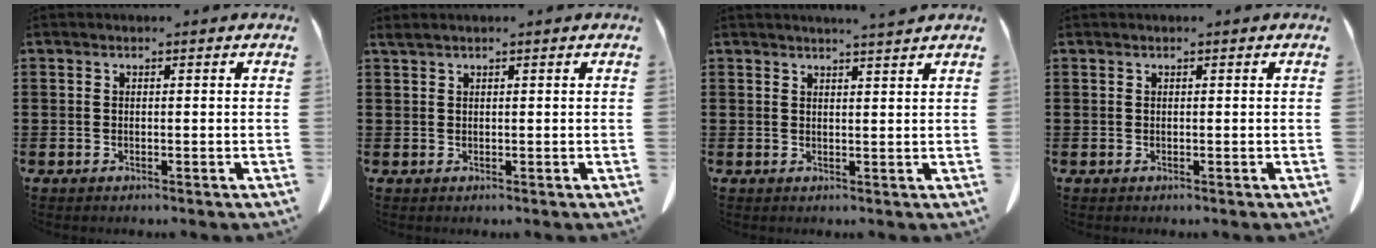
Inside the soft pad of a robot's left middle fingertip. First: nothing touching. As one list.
[{"total": 0.9, "force": [0.7, 0.1, 0.5], "torque": [-0.014, -0.002, 0.013]}, {"total": 2.0, "force": [1.9, -0.5, 0.4], "torque": [-0.011, -0.004, 0.037]}, {"total": 0.0}]